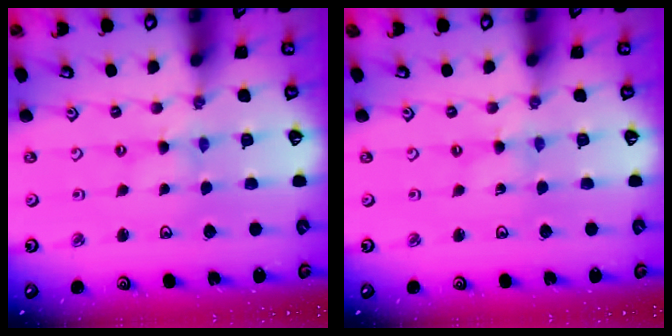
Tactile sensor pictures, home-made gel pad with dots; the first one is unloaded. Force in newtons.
{"total": 0.0}